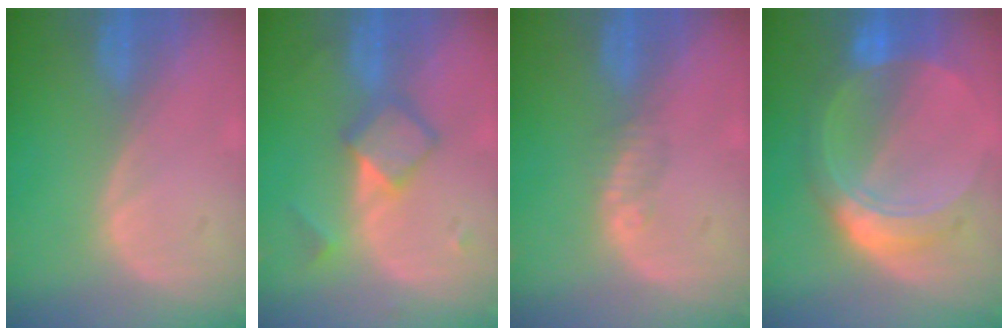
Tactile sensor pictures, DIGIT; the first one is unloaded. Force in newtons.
{"total": 5.2, "press": 5.2, "slide": 0.1}
{"total": 1.5, "press": 1.3, "slide": 0.9}
{"total": 8.7, "press": 8.7, "slide": 0.6}